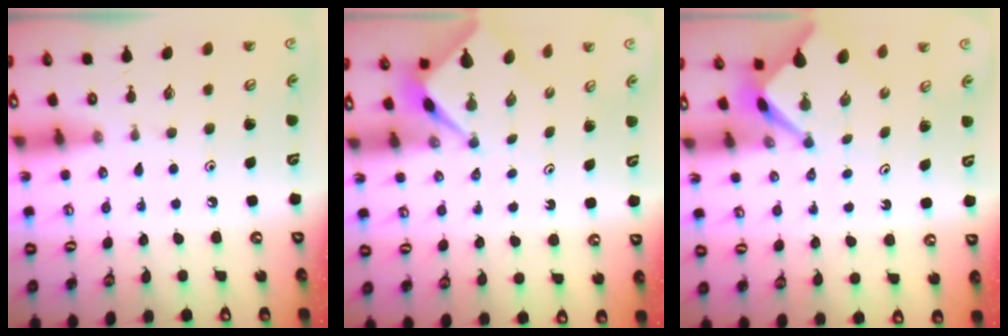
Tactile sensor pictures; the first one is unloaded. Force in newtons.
{"total": 2.5, "press": 2.5, "slide": 0.3}
{"total": 2.8, "press": 2.7, "slide": 0.4}